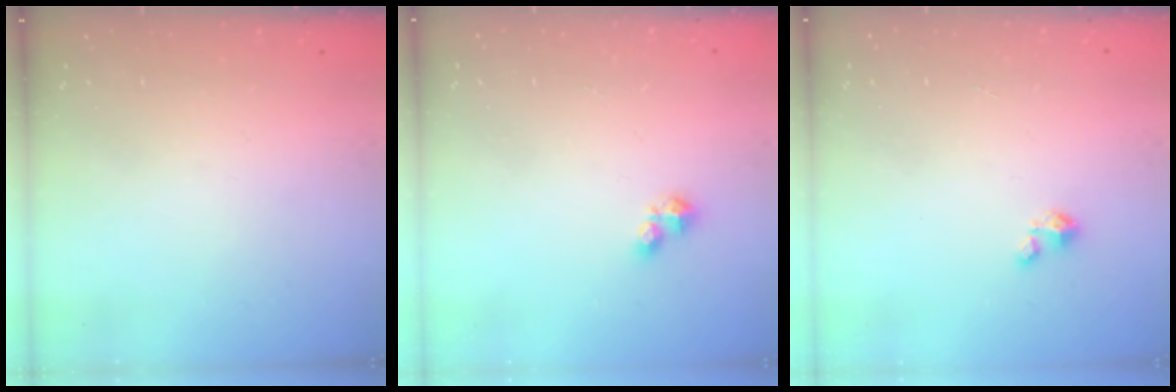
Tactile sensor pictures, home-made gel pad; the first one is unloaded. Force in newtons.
{"total": 4.2, "press": 4.2, "slide": 0.6}
{"total": 1.8, "press": 1.8, "slide": 0.1}